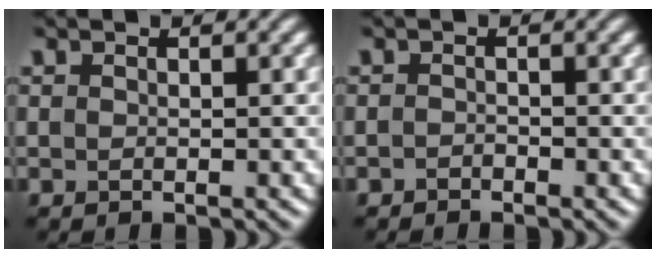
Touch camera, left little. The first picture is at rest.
{"total": 0.6, "force": [-0.6, 0.2, 0.2], "torque": [-0.002, 0.000, -0.011]}